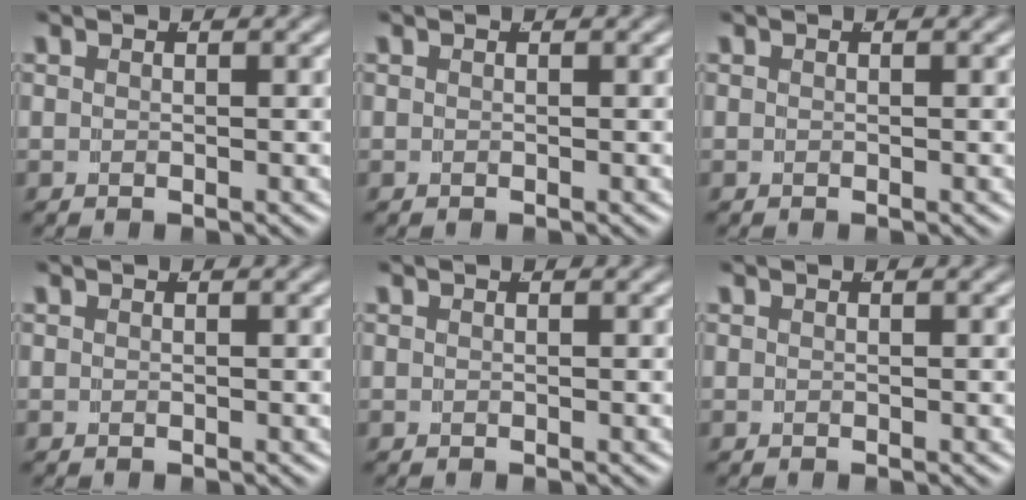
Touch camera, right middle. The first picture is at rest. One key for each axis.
{"total": 0.0}
{"total": 0.0}
{"total": 0.0}
{"total": 0.0}
{"total": 0.0}